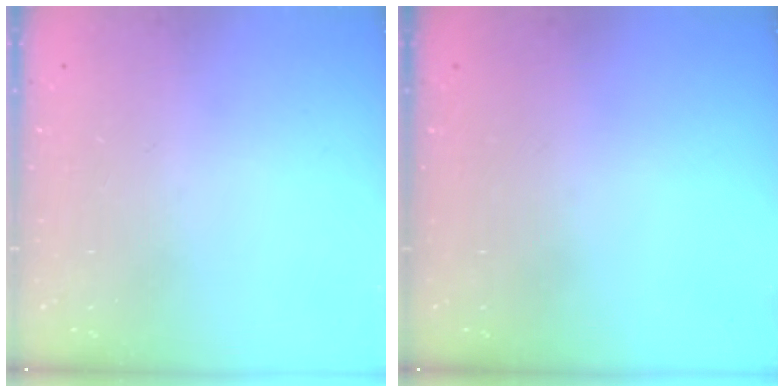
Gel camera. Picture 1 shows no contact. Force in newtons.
{"total": 0.0}